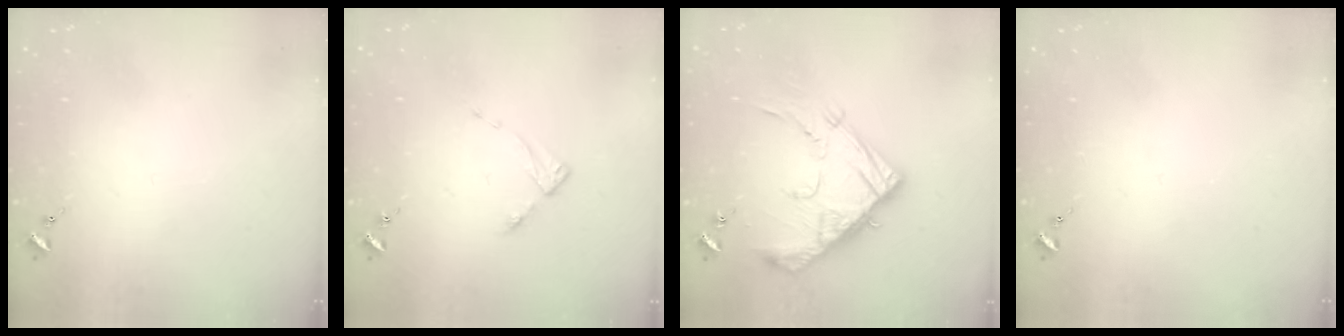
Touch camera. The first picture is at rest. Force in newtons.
{"total": 3.7, "press": 3.6, "slide": 0.4}
{"total": 15.9, "press": 15.9, "slide": 1.2}
{"total": 0.0}